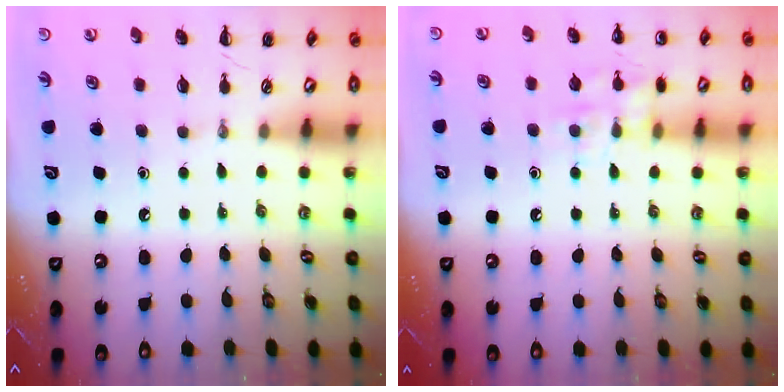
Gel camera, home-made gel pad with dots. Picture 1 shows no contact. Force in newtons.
{"total": 8.6, "press": 8.5, "slide": 0.8}